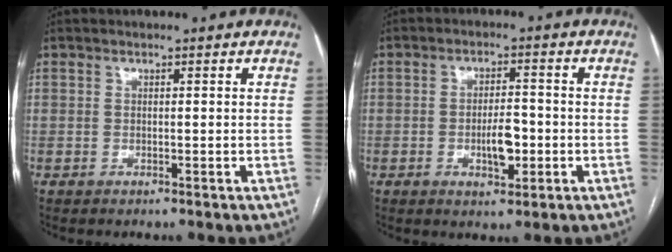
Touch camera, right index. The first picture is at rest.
{"total": 5.1, "force": [-1.3, 2.0, 4.5], "torque": [-0.076, 0.002, -0.017]}